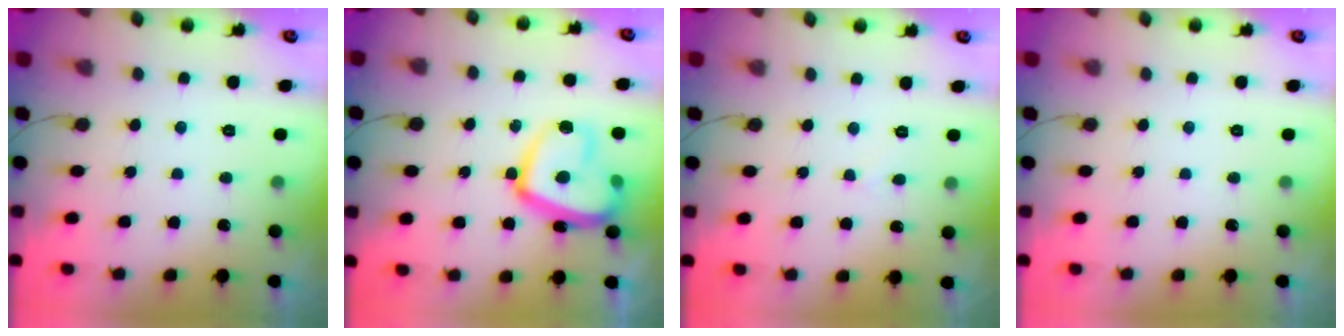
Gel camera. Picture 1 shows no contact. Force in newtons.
{"total": 17.7, "press": 17.6, "slide": 1.7}
{"total": 2.3, "press": 2.3, "slide": 0.3}
{"total": 0.0}